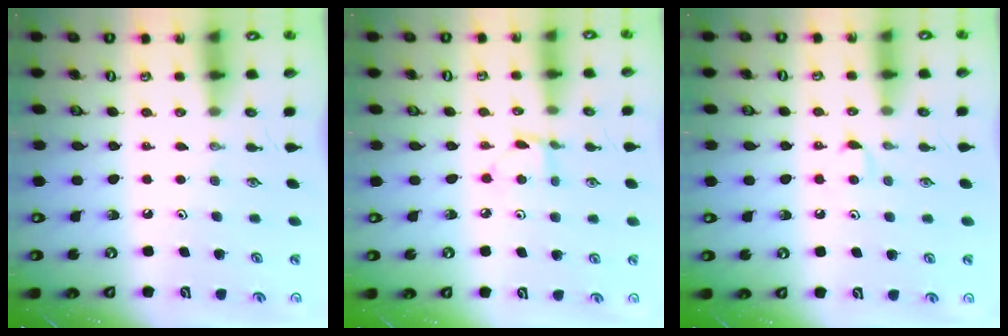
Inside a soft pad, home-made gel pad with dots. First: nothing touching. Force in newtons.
{"total": 2.7, "press": 2.7, "slide": 0.3}
{"total": 3.9, "press": 3.9, "slide": 0.5}